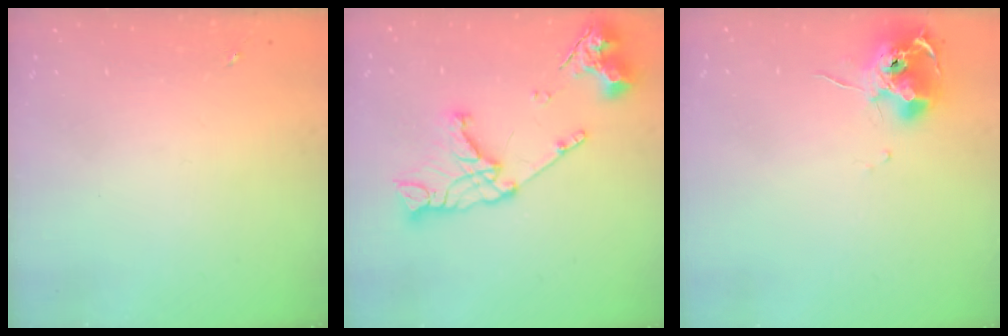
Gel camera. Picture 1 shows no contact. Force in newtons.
{"total": 17.1, "press": 17.0, "slide": 1.9}
{"total": 11.7, "press": 11.7, "slide": 0.7}